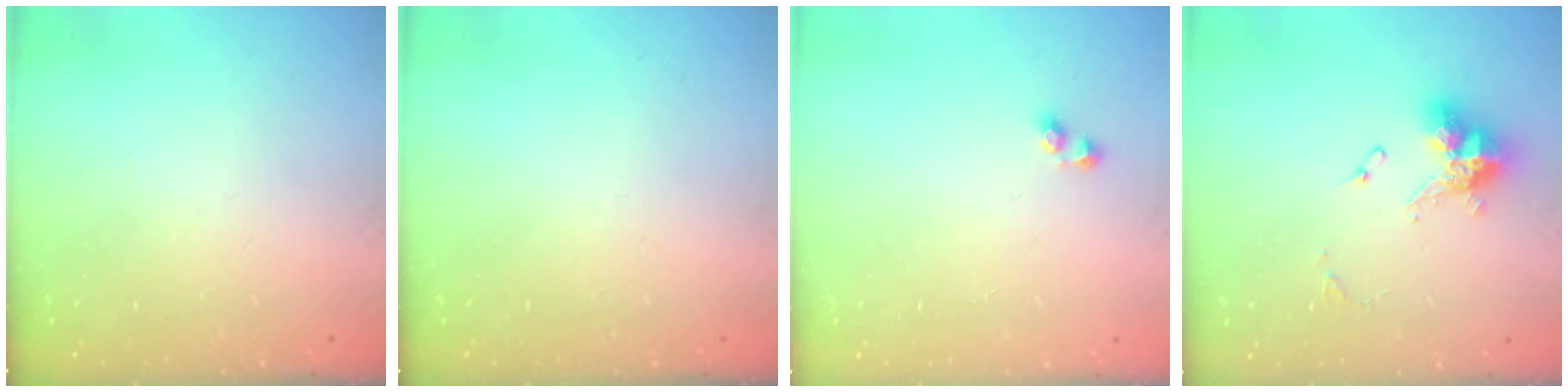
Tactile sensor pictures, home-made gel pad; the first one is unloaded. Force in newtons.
{"total": 0.0}
{"total": 2.7, "press": 2.6, "slide": 0.6}
{"total": 11.4, "press": 11.4, "slide": 0.9}